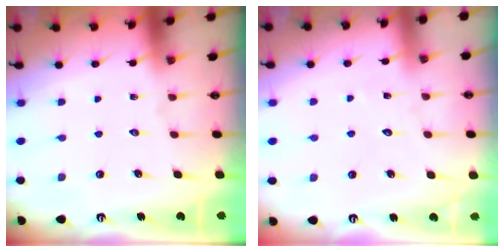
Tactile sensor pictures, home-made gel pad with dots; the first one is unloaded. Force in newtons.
{"total": 4.0, "press": 4.0, "slide": 0.4}